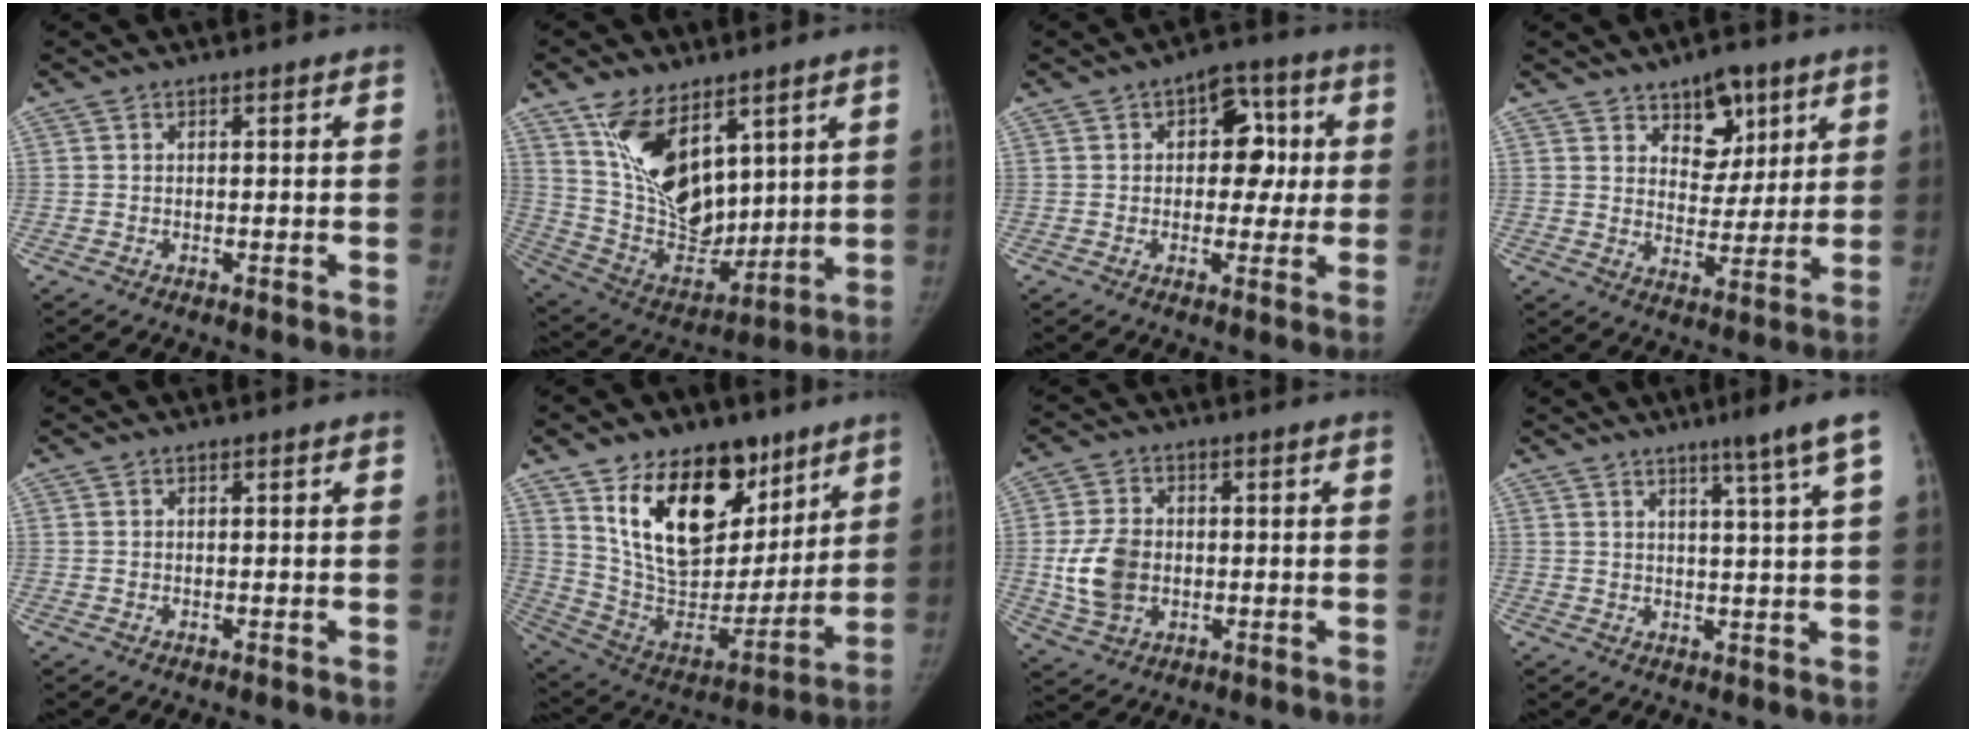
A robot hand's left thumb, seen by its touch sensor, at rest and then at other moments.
{"total": 18.4, "force": [9.1, 10.1, 12.4], "torque": [-0.178, -0.051, 0.192]}
{"total": 9.6, "force": [1.6, 6.5, 6.9], "torque": [-0.041, 0.017, 0.016]}
{"total": 9.4, "force": [5.6, 5.6, 5.0], "torque": [-0.035, -0.033, 0.089]}
{"total": 0.0}
{"total": 24.4, "force": [13.1, 14.4, 14.8], "torque": [-0.195, -0.052, 0.243]}
{"total": 9.1, "force": [-0.6, 6.8, 5.9], "torque": [-0.103, 0.002, -0.005]}
{"total": 6.6, "force": [4.0, -1.1, 5.2], "torque": [-0.075, -0.022, 0.057]}